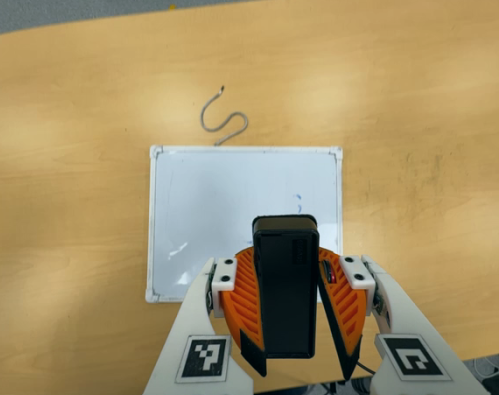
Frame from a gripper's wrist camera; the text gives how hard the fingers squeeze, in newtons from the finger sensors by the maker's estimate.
{"total": 10.9, "left": 10.0, "right": 11.8}